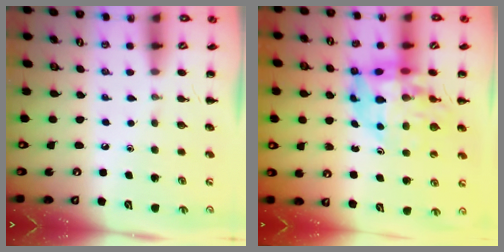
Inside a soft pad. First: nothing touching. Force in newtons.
{"total": 12.1, "press": 11.6, "slide": 3.5}